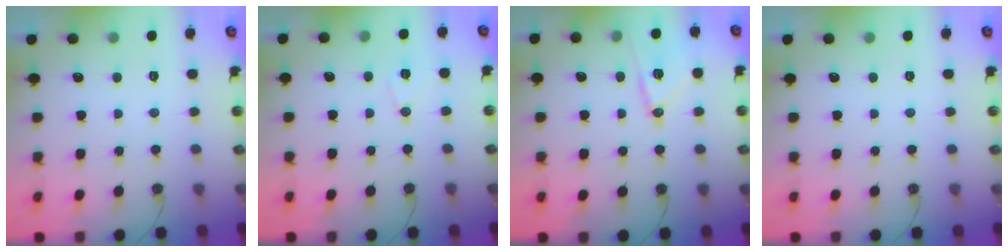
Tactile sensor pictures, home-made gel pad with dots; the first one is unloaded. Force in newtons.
{"total": 6.8, "press": 6.1, "slide": 3.0}
{"total": 12.0, "press": 11.7, "slide": 2.7}
{"total": 0.0}